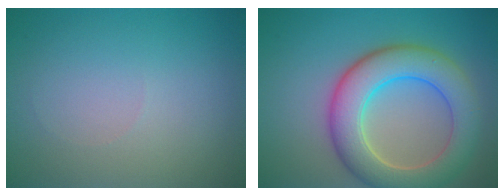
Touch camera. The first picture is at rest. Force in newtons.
{"total": 8.1, "press": 8.1, "slide": 0.7}